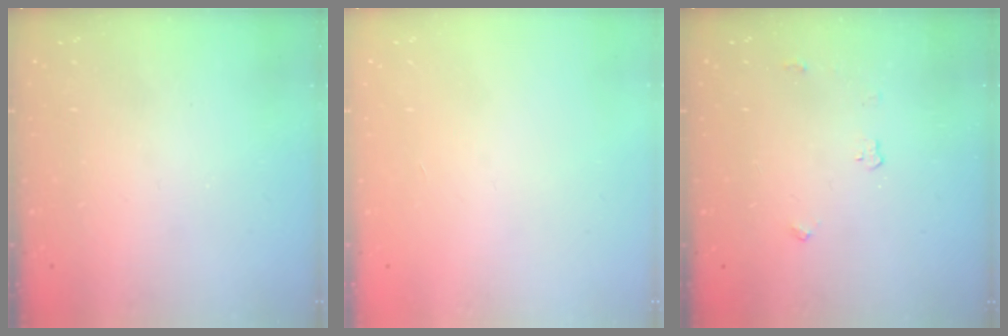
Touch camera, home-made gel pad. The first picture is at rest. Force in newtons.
{"total": 0.0}
{"total": 3.3, "press": 3.2, "slide": 0.4}